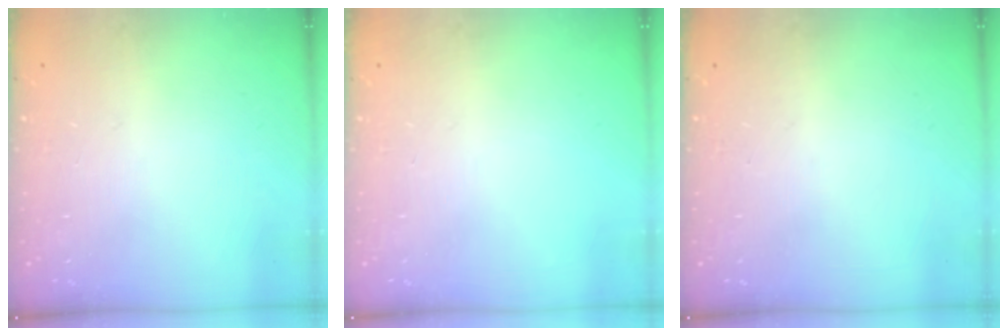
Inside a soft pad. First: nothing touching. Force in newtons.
{"total": 0.0}
{"total": 0.0}